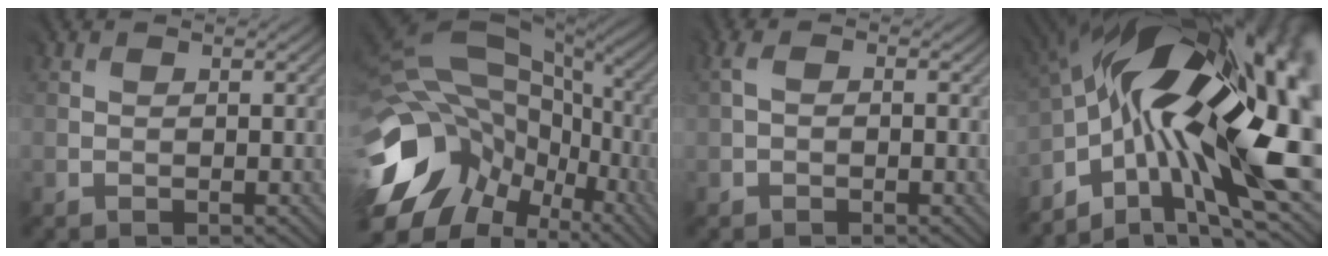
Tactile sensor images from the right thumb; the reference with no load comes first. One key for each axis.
{"total": 18.3, "fx": -4.9, "fy": 13.7, "fz": 11.1, "tx": -0.232, "ty": -0.024, "tz": -0.052}
{"total": 1.5, "fx": 0.0, "fy": 1.0, "fz": 1.1, "tx": -0.026, "ty": 0.004, "tz": -0.003}
{"total": 21.1, "fx": -3.0, "fy": 9.2, "fz": 18.7, "tx": -0.307, "ty": -0.019, "tz": -0.067}